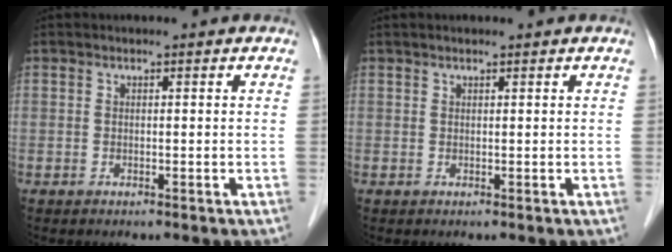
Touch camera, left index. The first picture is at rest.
{"total": 0.7, "force": [0.6, 0.2, 0.4], "torque": [-0.013, 0.008, 0.011]}